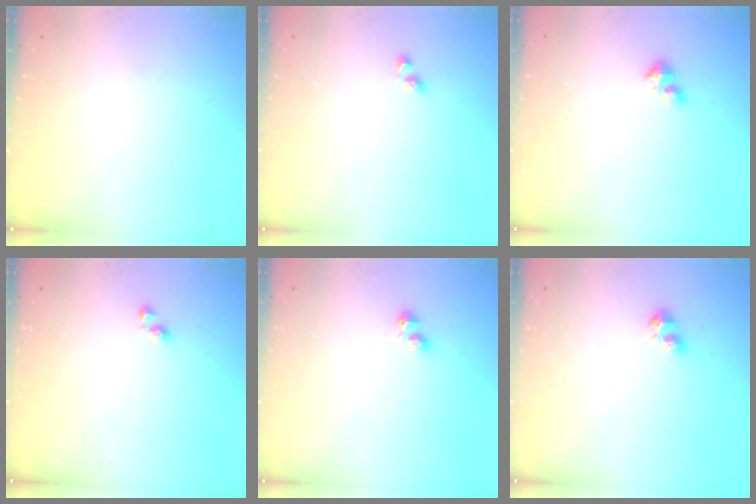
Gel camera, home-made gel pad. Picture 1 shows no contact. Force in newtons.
{"total": 2.9, "press": 2.7, "slide": 1.1}
{"total": 2.8, "press": 2.8, "slide": 0.2}
{"total": 3.7, "press": 3.7, "slide": 0.5}
{"total": 2.2, "press": 2.2, "slide": 0.5}
{"total": 4.7, "press": 4.6, "slide": 0.9}